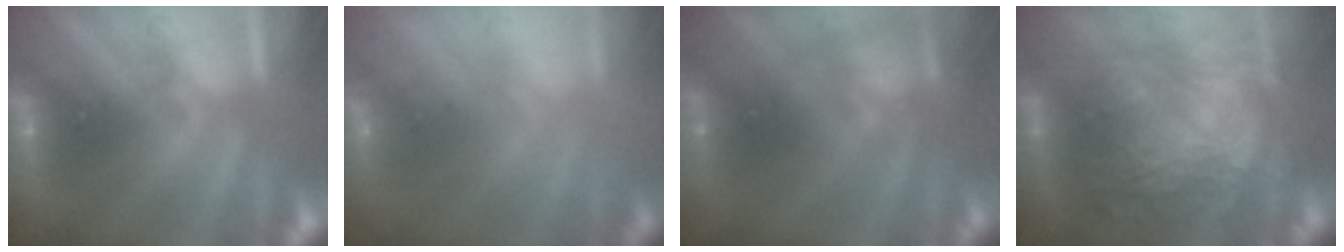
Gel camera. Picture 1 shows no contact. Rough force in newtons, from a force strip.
{"total": 6.9}
{"total": 2.1}
{"total": 9.7}